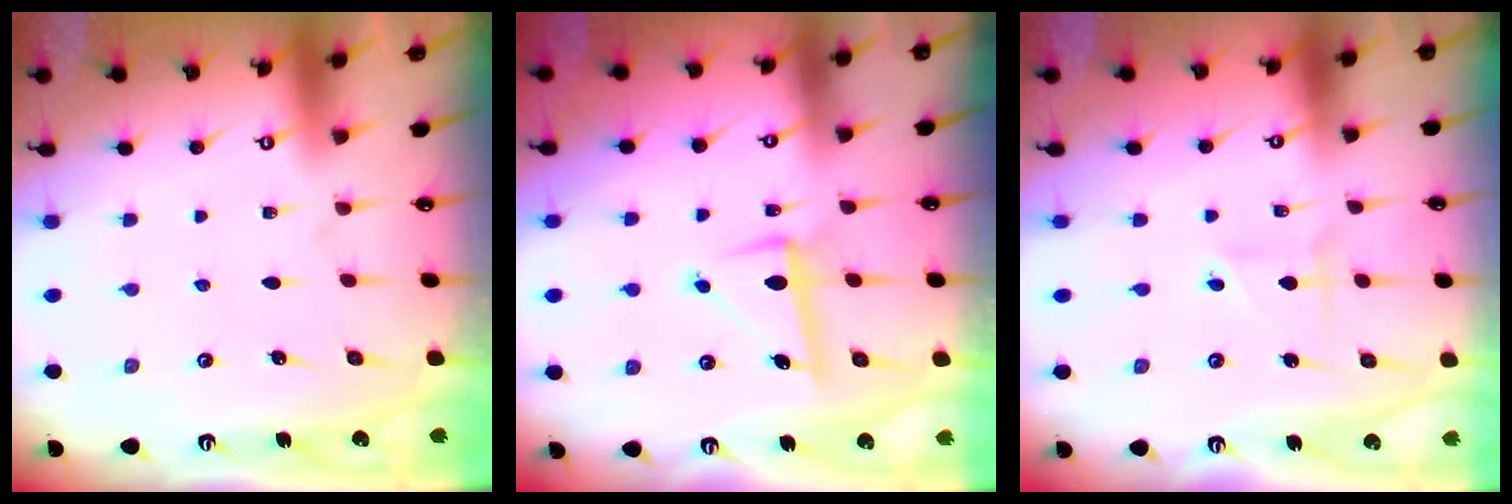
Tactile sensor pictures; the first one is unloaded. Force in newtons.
{"total": 7.0, "press": 6.8, "slide": 1.3}
{"total": 2.0, "press": 1.9, "slide": 0.5}